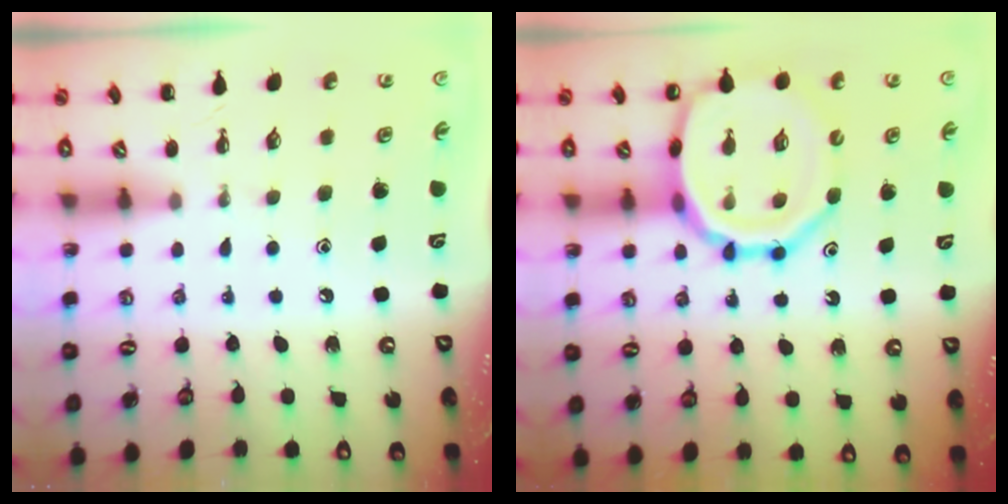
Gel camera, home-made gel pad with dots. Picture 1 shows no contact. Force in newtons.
{"total": 18.4, "press": 18.2, "slide": 2.8}